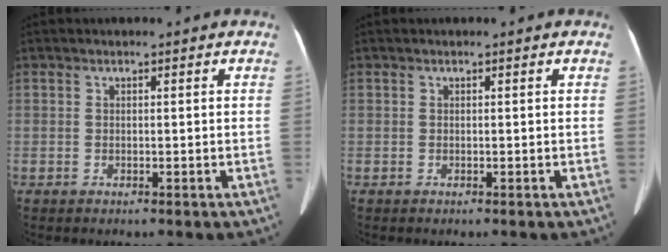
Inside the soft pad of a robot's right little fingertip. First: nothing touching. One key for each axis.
{"total": 0.0}